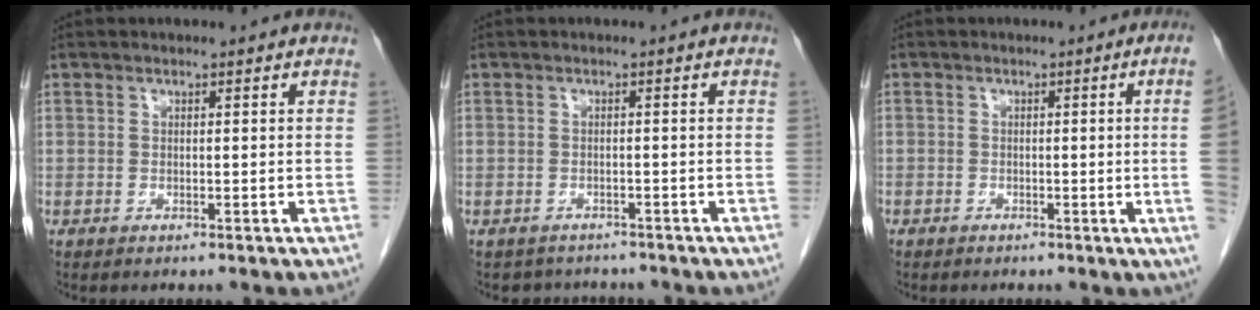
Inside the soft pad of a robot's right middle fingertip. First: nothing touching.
{"total": 3.8, "force": [-3.4, 1.6, 0.0], "torque": [0.000, 0.005, -0.045]}
{"total": 5.0, "force": [-0.7, -1.6, 4.7], "torque": [-0.041, -0.006, -0.010]}